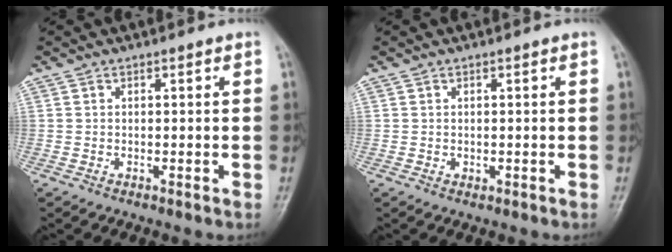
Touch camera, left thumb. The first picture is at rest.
{"total": 0.5, "force": [-0.1, 0.5, 0.1], "torque": [0.002, -0.001, 0.001]}